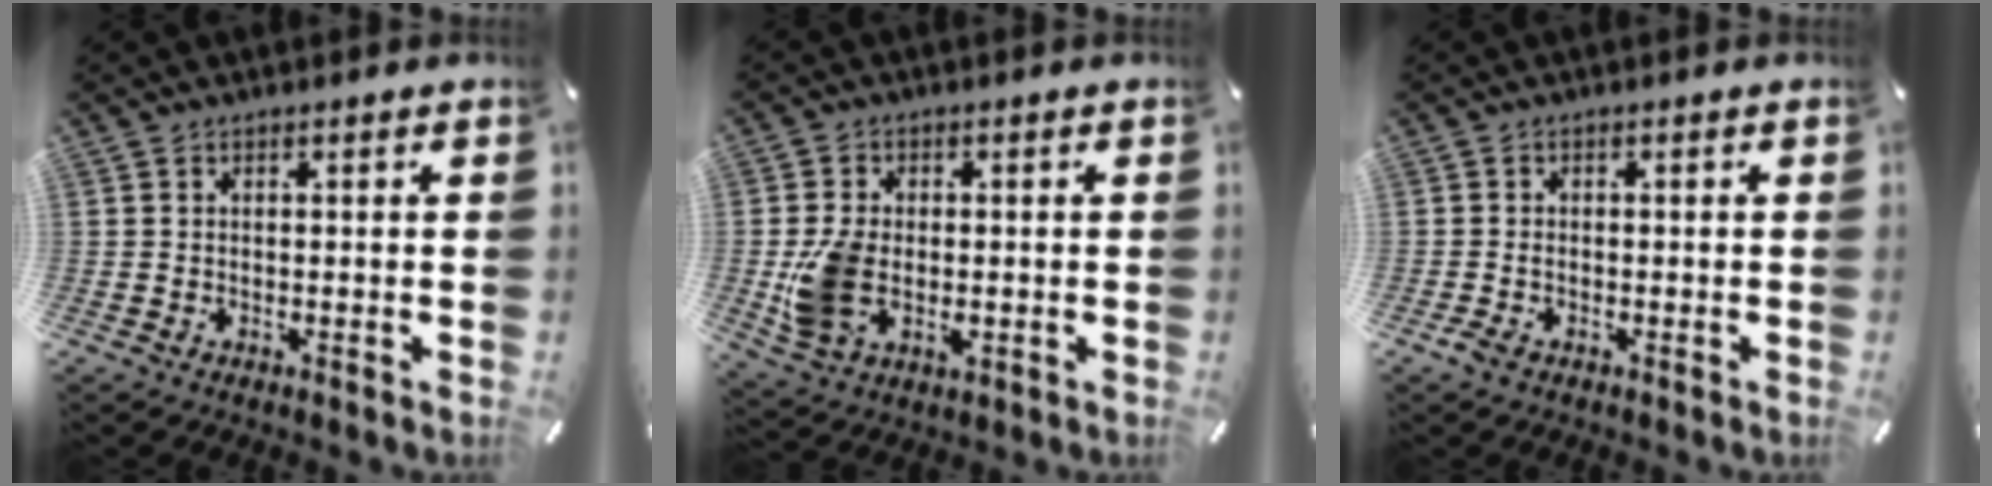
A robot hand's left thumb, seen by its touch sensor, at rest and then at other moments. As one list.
[{"total": 8.2, "force": [-1.0, 5.7, 5.9], "torque": [-0.125, -0.001, -0.015]}, {"total": 1.3, "force": [-0.7, 0.7, 0.8], "torque": [-0.015, 0.002, -0.015]}]